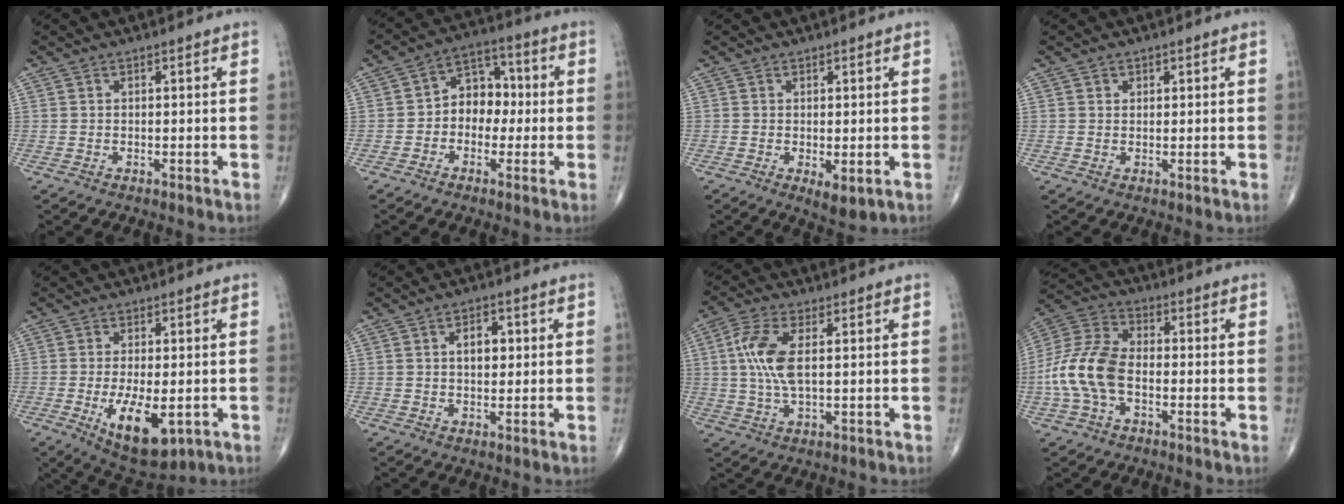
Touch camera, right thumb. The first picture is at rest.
{"total": 8.5, "force": [-0.7, 6.5, 5.3], "torque": [-0.036, 0.033, -0.028]}
{"total": 3.7, "force": [-0.8, 1.6, 3.2], "torque": [-0.046, -0.012, -0.004]}
{"total": 1.1, "force": [0.6, 0.9, 0.2], "torque": [0.008, -0.003, 0.006]}
{"total": 11.4, "force": [-3.3, 5.1, 9.7], "torque": [-0.154, -0.015, -0.040]}
{"total": 4.6, "force": [0.8, 2.9, 3.6], "torque": [-0.036, 0.004, 0.010]}
{"total": 8.9, "force": [1.3, 3.6, 8.0], "torque": [-0.186, 0.003, 0.026]}
{"total": 13.3, "force": [-2.8, 8.0, 10.3], "torque": [-0.224, 0.033, -0.060]}